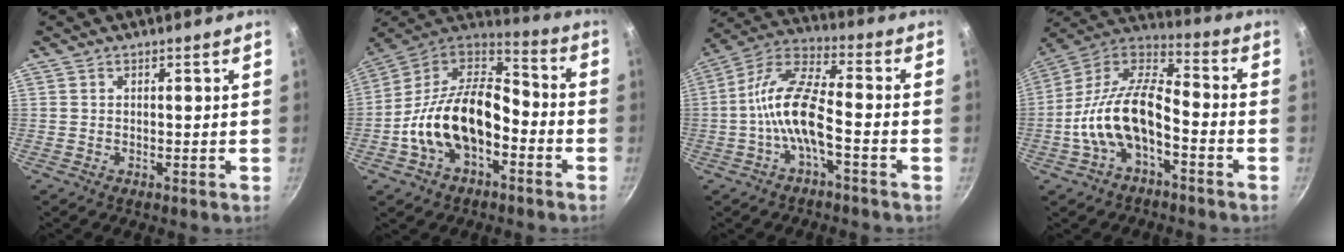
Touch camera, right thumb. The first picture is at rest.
{"total": 20.0, "force": [-5.2, 12.3, 14.9], "torque": [-0.252, 0.059, -0.106]}
{"total": 11.9, "force": [-3.5, 4.2, 10.6], "torque": [-0.214, 0.041, -0.081]}
{"total": 16.2, "force": [-4.9, 8.3, 13.1], "torque": [-0.235, 0.059, -0.106]}